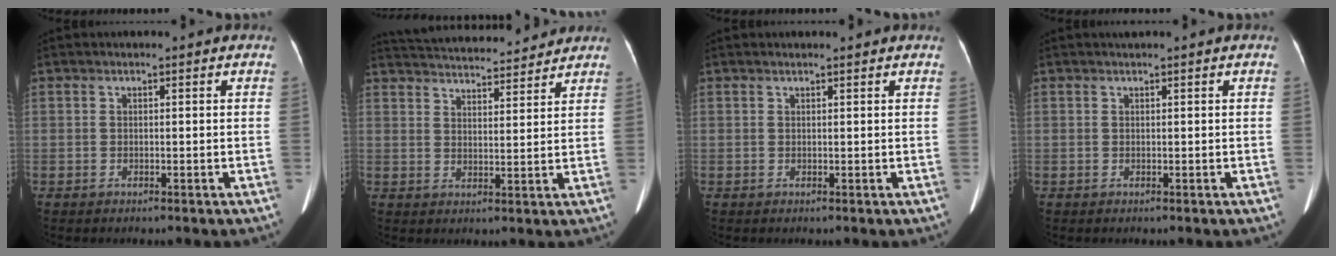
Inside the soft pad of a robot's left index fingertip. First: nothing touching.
{"total": 16.7, "force": [15.7, 2.8, 4.8], "torque": [-0.087, 0.031, 0.229]}
{"total": 1.7, "force": [1.6, 0.1, 0.4], "torque": [-0.011, 0.013, 0.023]}
{"total": 0.7, "force": [0.6, -0.1, 0.4], "torque": [-0.007, 0.009, 0.014]}